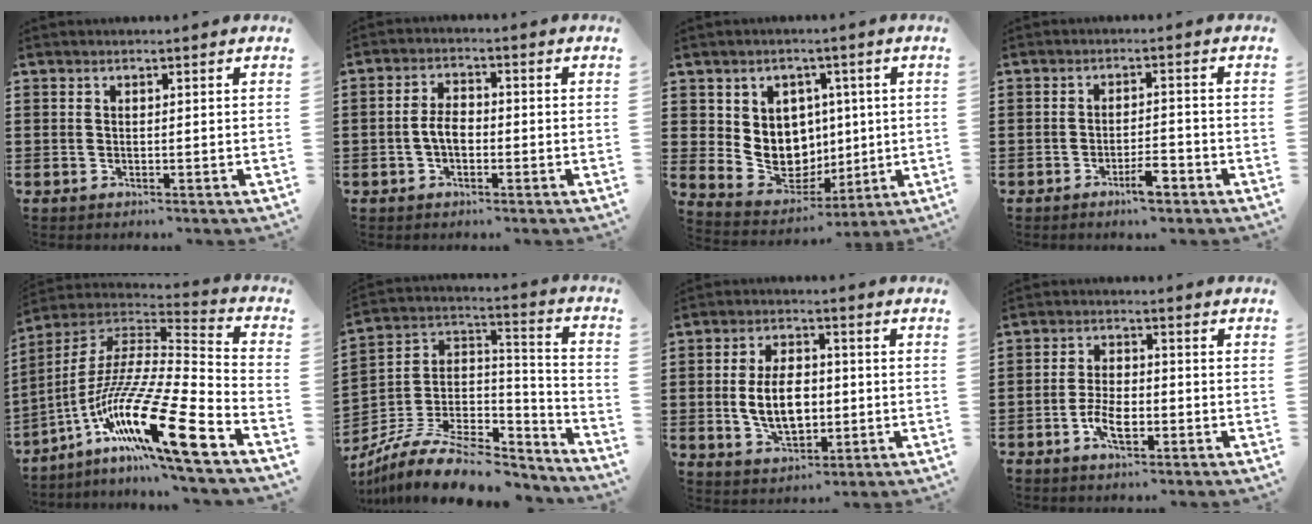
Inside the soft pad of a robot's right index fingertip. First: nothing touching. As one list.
[{"total": 3.8, "force": [-0.9, 2.1, 3.1], "torque": [-0.072, 0.002, -0.021]}, {"total": 8.1, "force": [1.5, 7.6, 2.4], "torque": [-0.054, -0.009, 0.037]}, {"total": 4.2, "force": [-2.7, 1.1, 3.1], "torque": [-0.055, 0.005, -0.050]}, {"total": 18.8, "force": [-10.7, 1.3, 15.4], "torque": [-0.312, 0.000, -0.201]}, {"total": 11.1, "force": [-7.6, 5.1, 6.3], "torque": [-0.127, 0.017, -0.139]}, {"total": 8.1, "force": [-0.6, 4.8, 6.5], "torque": [-0.124, 0.001, -0.018]}, {"total": 4.5, "force": [-1.9, 2.3, 3.5], "torque": [-0.072, 0.002, -0.036]}]